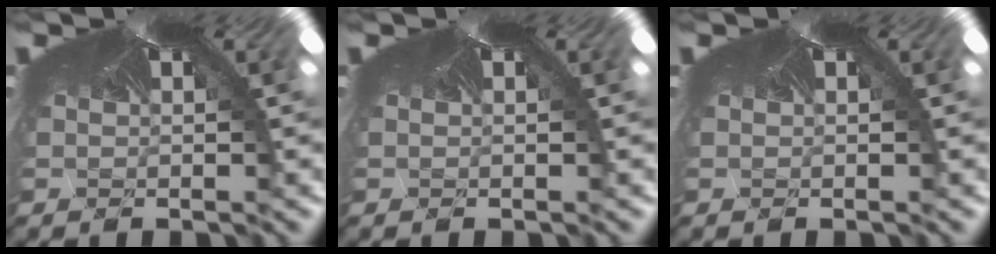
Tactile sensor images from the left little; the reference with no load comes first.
{"total": 0.0}
{"total": 0.0}